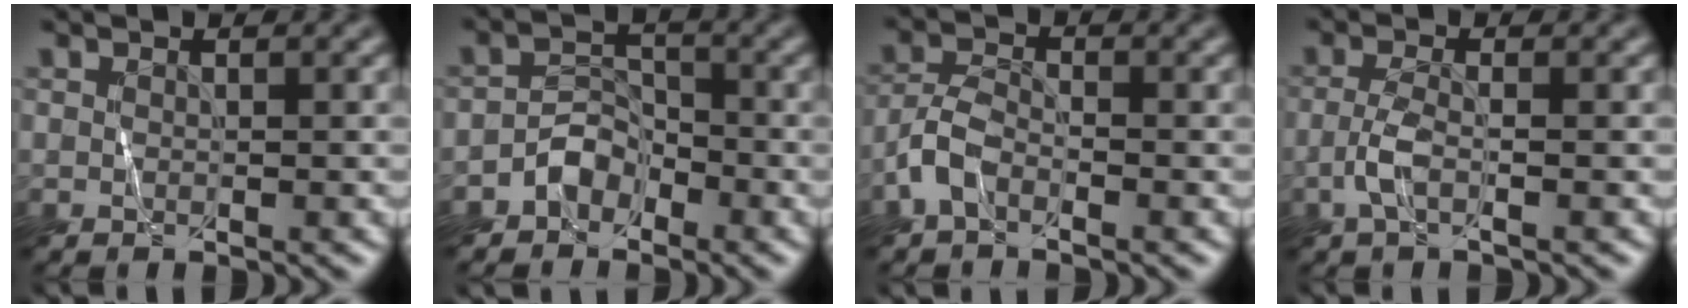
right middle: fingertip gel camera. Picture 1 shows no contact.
{"total": 2.2, "force": [-1.7, 1.4, 0.4], "torque": [-0.006, 0.015, -0.033]}
{"total": 2.6, "force": [-1.6, 1.3, 1.7], "torque": [-0.039, 0.007, -0.041]}
{"total": 2.1, "force": [-0.9, 0.6, 1.8], "torque": [-0.045, 0.005, -0.024]}